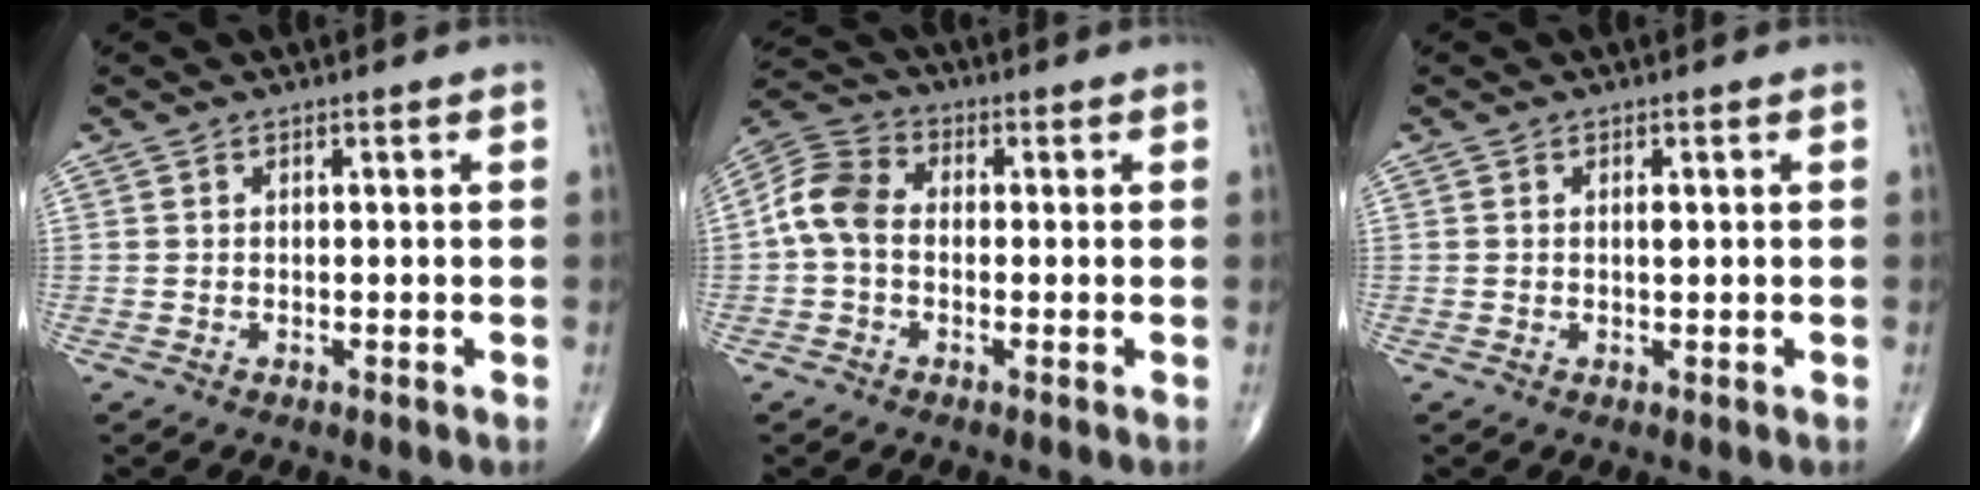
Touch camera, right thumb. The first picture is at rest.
{"total": 7.8, "force": [-0.6, 5.6, 5.4], "torque": [-0.102, 0.024, -0.026]}
{"total": 0.9, "force": [0.2, 0.3, 0.8], "torque": [-0.012, -0.001, 0.000]}